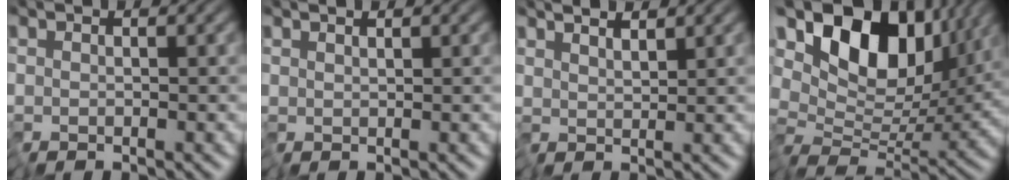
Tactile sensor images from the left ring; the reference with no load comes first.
{"total": 0.7, "force": [0.6, 0.0, 0.2], "torque": [-0.007, 0.006, 0.013]}
{"total": 2.0, "force": [1.7, 0.1, 0.9], "torque": [-0.020, 0.007, 0.033]}
{"total": 12.6, "force": [5.1, 7.1, 9.0], "torque": [-0.165, 0.027, 0.084]}